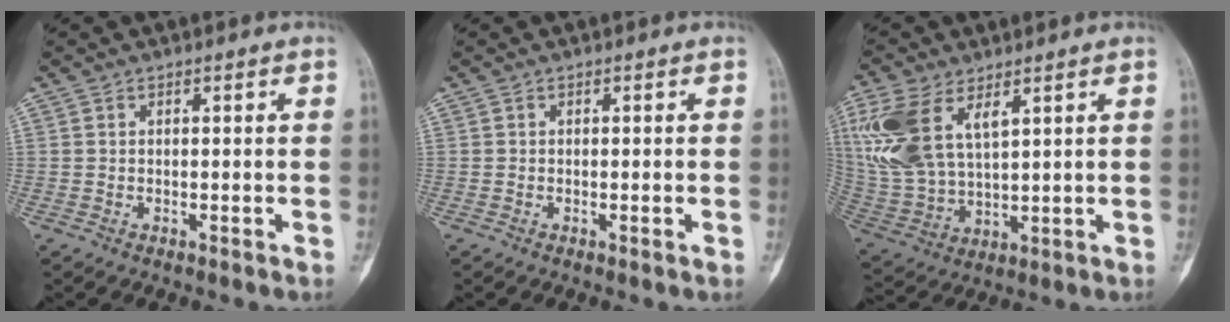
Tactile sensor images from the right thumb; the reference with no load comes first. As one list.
[{"total": 0.8, "force": [-0.2, 0.0, 0.7], "torque": [-0.012, -0.001, -0.002]}, {"total": 15.5, "force": [6.9, 8.4, 11.1], "torque": [-0.238, -0.013, 0.151]}]